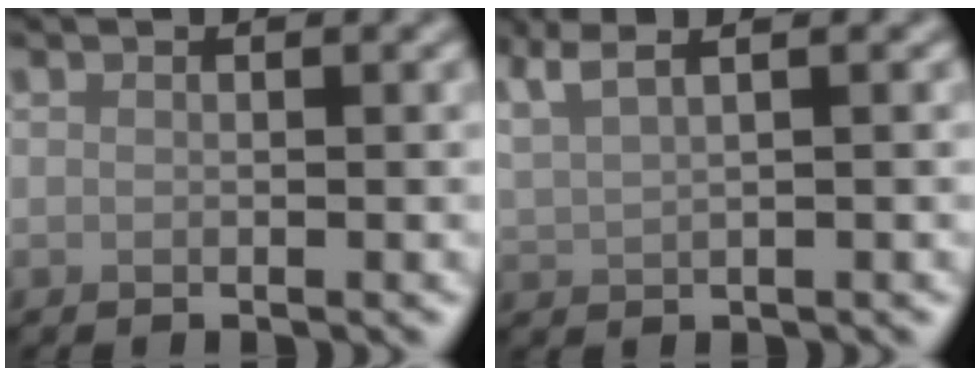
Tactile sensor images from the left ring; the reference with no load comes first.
{"total": 4.7, "force": [3.2, 1.6, 3.0], "torque": [-0.054, 0.032, 0.035]}